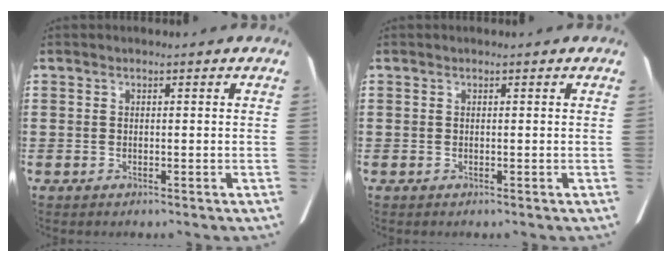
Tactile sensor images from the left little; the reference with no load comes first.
{"total": 0.0}